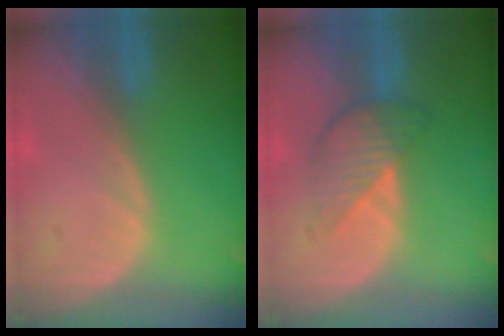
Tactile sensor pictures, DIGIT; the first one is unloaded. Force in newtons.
{"total": 5.0, "press": 5.0, "slide": 0.1}